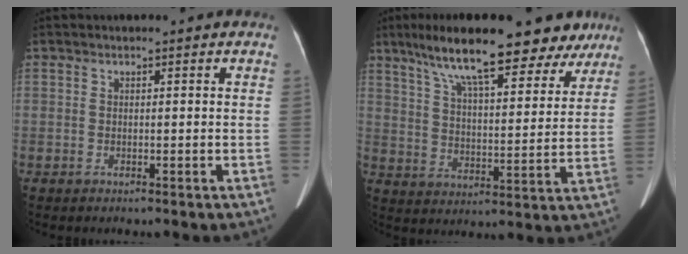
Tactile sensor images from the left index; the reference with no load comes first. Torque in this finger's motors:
{"motor_torque": [1.14, -0.99, 0.89, 0.21]}